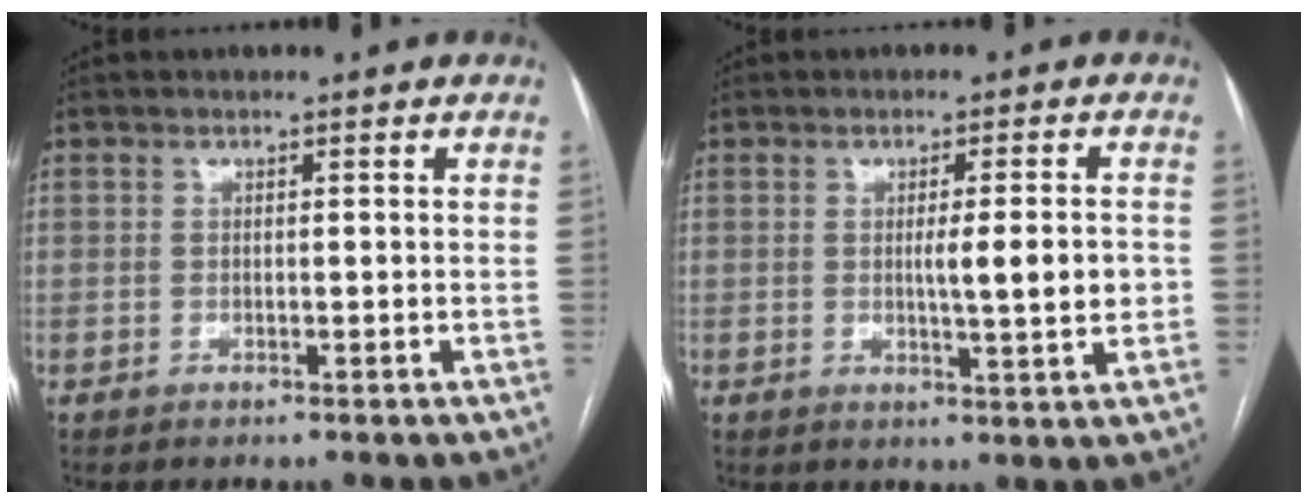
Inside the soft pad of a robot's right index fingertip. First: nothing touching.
{"total": 6.0, "force": [-0.2, 0.3, 6.0], "torque": [-0.089, -0.007, -0.003]}